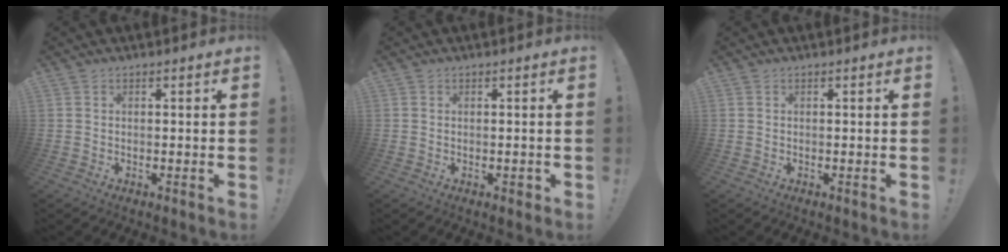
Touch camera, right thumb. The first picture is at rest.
{"total": 1.1, "force": [-0.1, 0.9, 0.6], "torque": [-0.002, -0.001, -0.002]}
{"total": 0.0}